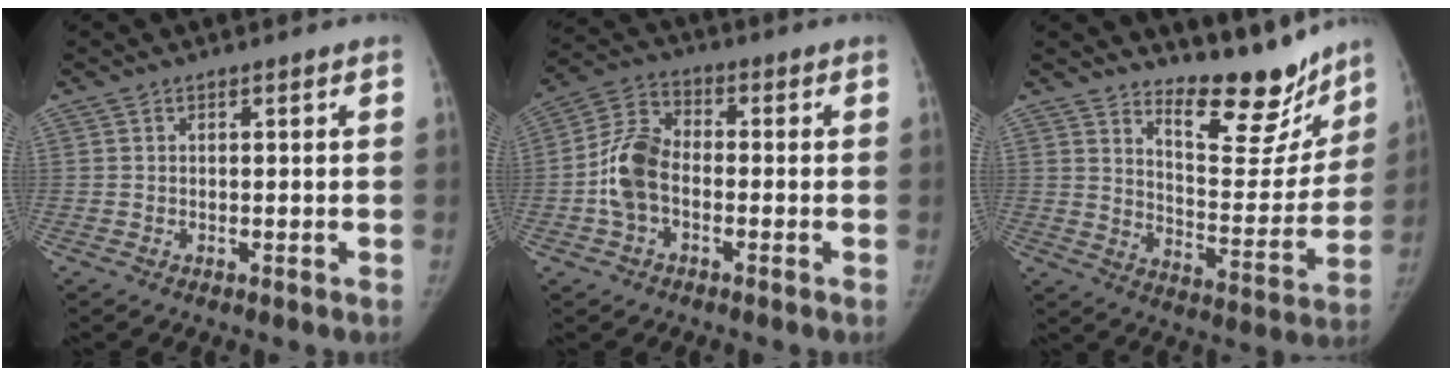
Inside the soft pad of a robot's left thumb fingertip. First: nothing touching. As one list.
[{"total": 9.2, "force": [-1.8, 6.0, 6.8], "torque": [-0.133, 0.028, -0.045]}, {"total": 15.4, "force": [13.2, 5.1, 6.2], "torque": [-0.036, -0.119, 0.197]}]